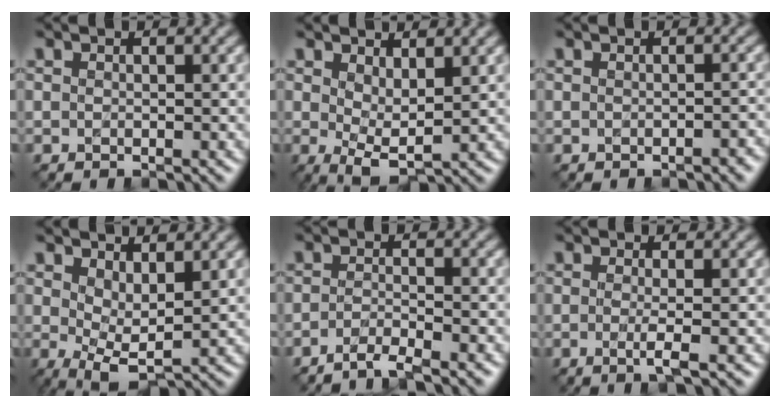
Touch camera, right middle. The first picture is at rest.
{"total": 3.5, "force": [0.9, 1.2, 3.1], "torque": [-0.060, -0.008, 0.020]}
{"total": 0.9, "force": [-0.6, 0.2, 0.6], "torque": [-0.013, 0.000, -0.006]}
{"total": 4.3, "force": [1.0, 1.7, 3.9], "torque": [-0.073, -0.010, 0.022]}
{"total": 2.5, "force": [-2.0, 0.2, 1.6], "torque": [-0.022, -0.002, -0.050]}
{"total": 2.1, "force": [-0.4, 0.3, 2.0], "torque": [-0.038, -0.008, -0.011]}